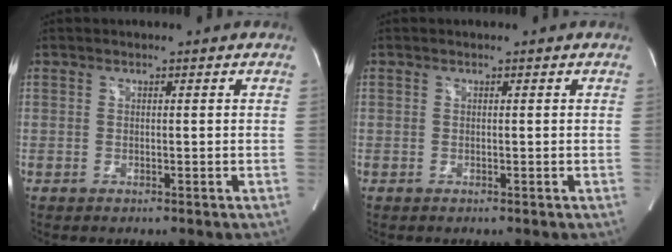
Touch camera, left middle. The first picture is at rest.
{"total": 0.0}